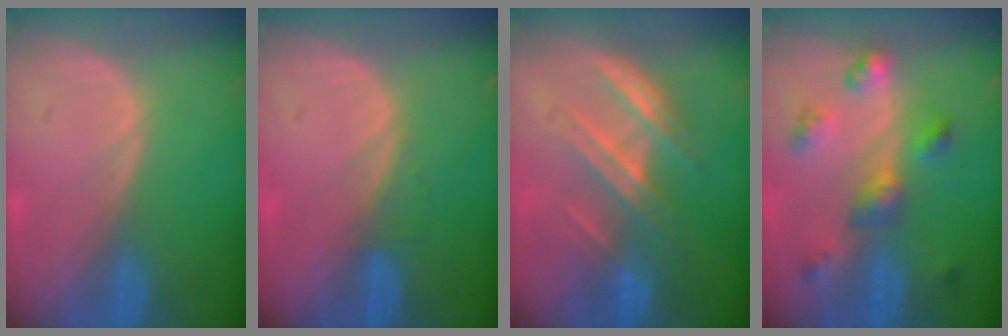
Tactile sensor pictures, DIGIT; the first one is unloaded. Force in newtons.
{"total": 1.2, "press": 1.1, "slide": 0.4}
{"total": 7.3, "press": 6.6, "slide": 3.2}
{"total": 6.1, "press": 5.9, "slide": 1.7}